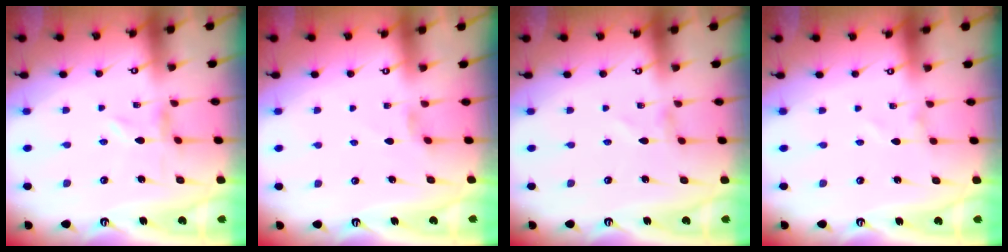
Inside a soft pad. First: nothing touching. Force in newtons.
{"total": 1.8, "press": 1.7, "slide": 0.5}
{"total": 1.3, "press": 1.3, "slide": 0.0}
{"total": 1.0, "press": 1.0, "slide": 0.0}